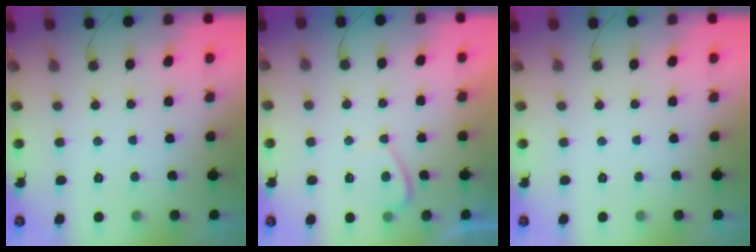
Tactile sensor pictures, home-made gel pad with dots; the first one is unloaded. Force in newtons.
{"total": 0.0}
{"total": 0.0}